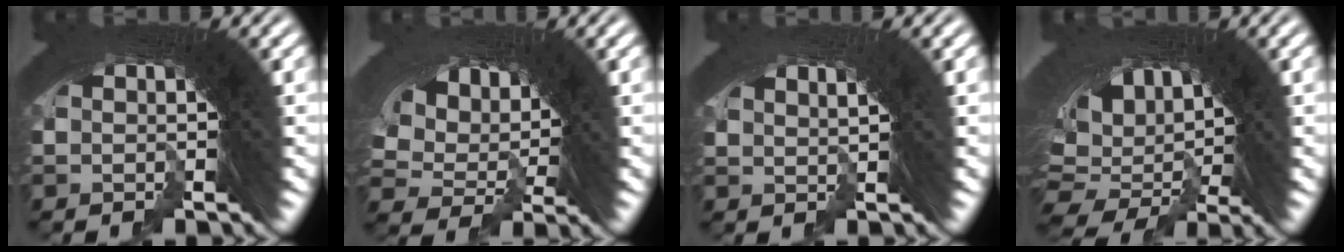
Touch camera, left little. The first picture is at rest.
{"total": 8.5, "force": [-2.0, 6.9, 4.5], "torque": [-0.127, -0.034, -0.021]}
{"total": 1.4, "force": [0.2, 1.2, 0.7], "torque": [-0.038, -0.008, 0.006]}
{"total": 12.3, "force": [-3.5, 9.5, 6.9], "torque": [-0.160, -0.062, -0.031]}